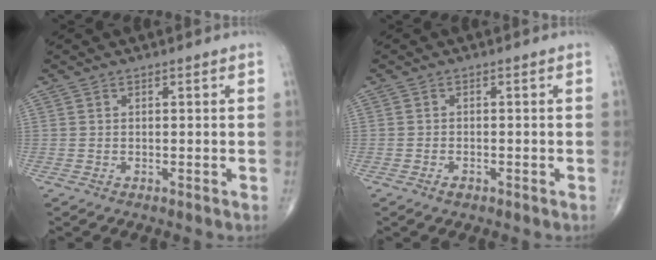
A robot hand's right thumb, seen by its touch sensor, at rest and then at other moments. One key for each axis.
{"total": 1.2, "fx": -0.8, "fy": 0.6, "fz": 0.6, "tx": -0.009, "ty": 0.001, "tz": -0.016}